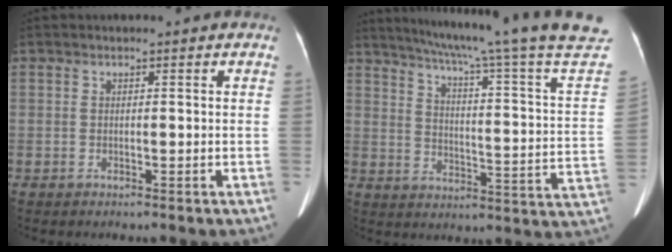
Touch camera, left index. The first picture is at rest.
{"total": 28.0, "force": [24.4, -2.2, 13.6], "torque": [-0.213, -0.085, 0.308]}